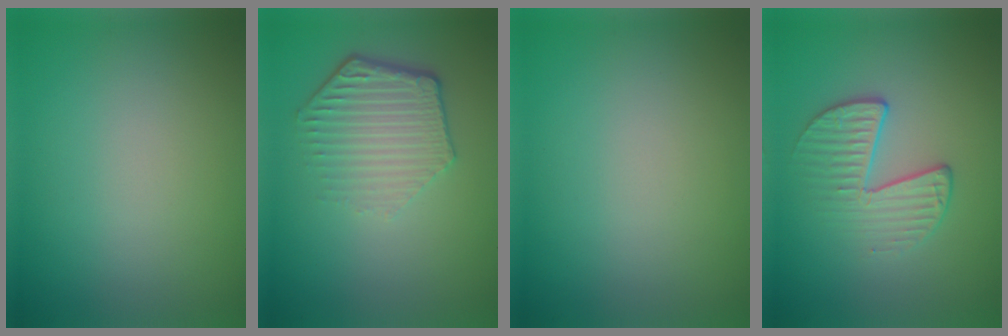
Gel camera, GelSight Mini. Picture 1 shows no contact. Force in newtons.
{"total": 4.3, "press": 3.3, "slide": 2.7}
{"total": 0.0}
{"total": 2.8, "press": 2.0, "slide": 1.9}